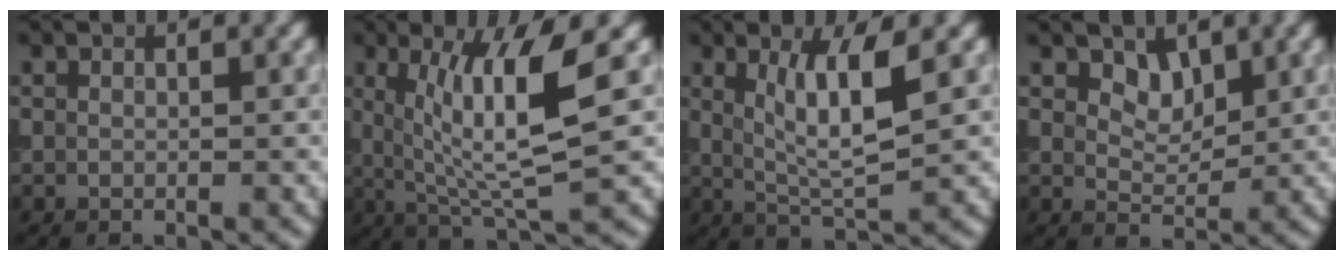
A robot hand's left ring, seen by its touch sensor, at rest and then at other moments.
{"total": 8.0, "force": [1.7, 1.6, 7.7], "torque": [-0.130, -0.008, 0.034]}
{"total": 5.4, "force": [1.6, 1.0, 5.1], "torque": [-0.096, -0.009, 0.034]}
{"total": 2.2, "force": [1.5, 1.3, 1.1], "torque": [-0.019, -0.009, 0.021]}